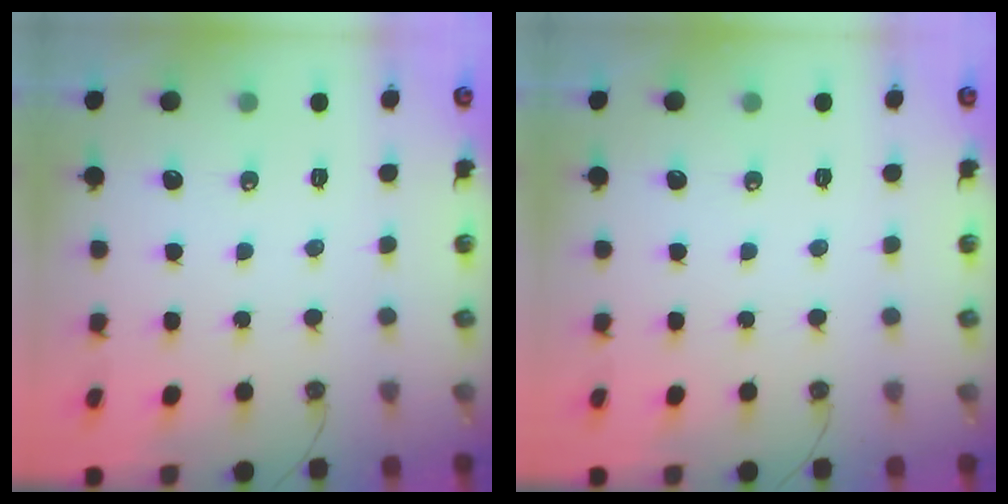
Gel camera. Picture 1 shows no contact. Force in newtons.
{"total": 0.0}